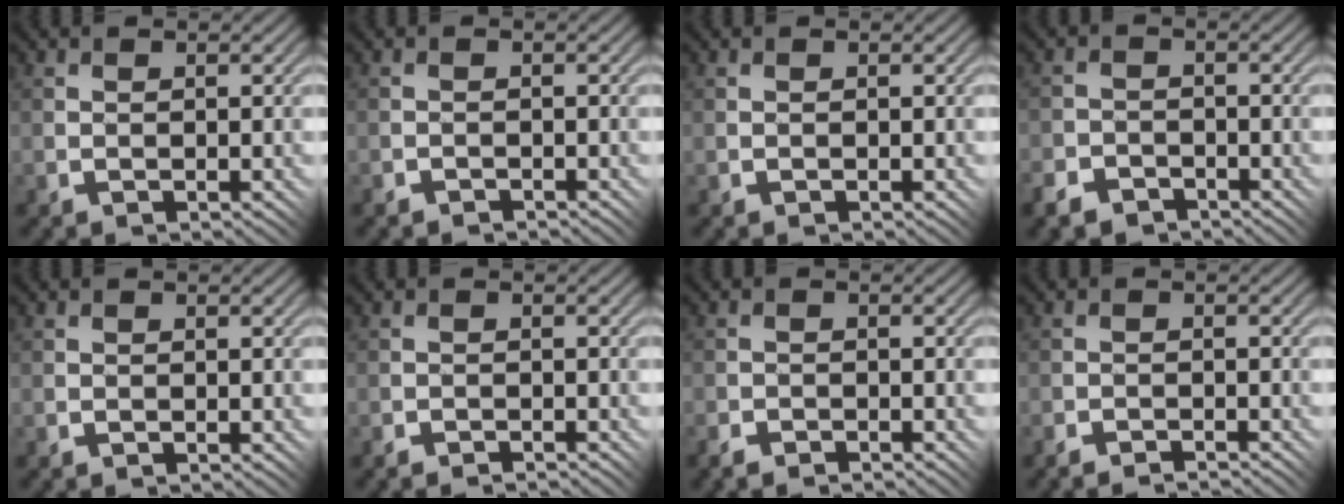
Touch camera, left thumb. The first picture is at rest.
{"total": 1.0, "force": [-0.9, -0.1, -0.4], "torque": [0.013, 0.002, -0.022]}
{"total": 0.0}
{"total": 3.8, "force": [-3.1, 2.1, 0.8], "torque": [-0.016, 0.000, -0.064]}
{"total": 0.0}
{"total": 1.3, "force": [-1.2, -0.4, -0.4], "torque": [0.010, 0.007, -0.030]}
{"total": 2.0, "force": [-1.9, 0.5, 0.2], "torque": [-0.002, 0.002, -0.047]}
{"total": 2.0, "force": [-1.9, -0.4, -0.3], "torque": [0.007, 0.008, -0.044]}